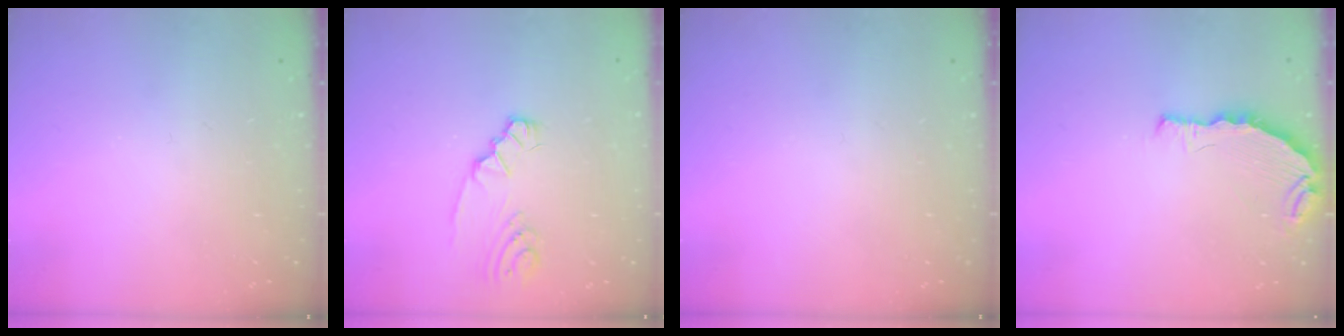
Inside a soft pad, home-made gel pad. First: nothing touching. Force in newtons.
{"total": 3.3, "press": 3.3, "slide": 0.2}
{"total": 0.0}
{"total": 7.5, "press": 6.0, "slide": 4.5}